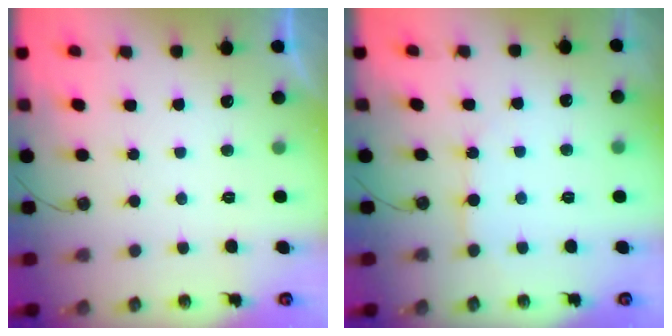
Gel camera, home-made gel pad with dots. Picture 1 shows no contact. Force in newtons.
{"total": 4.1, "press": 4.1, "slide": 0.2}